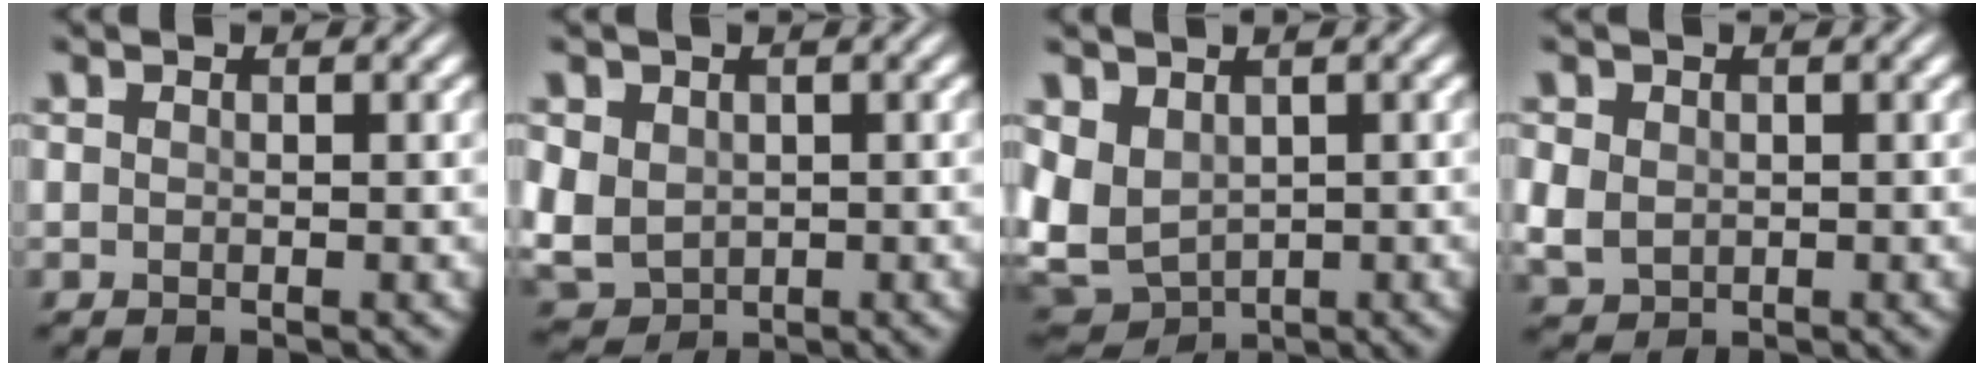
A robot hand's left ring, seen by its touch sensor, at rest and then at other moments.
{"total": 4.7, "force": [0.3, 4.0, 2.4], "torque": [-0.073, -0.001, 0.013]}
{"total": 4.9, "force": [0.4, 3.8, 3.1], "torque": [-0.071, -0.004, 0.004]}
{"total": 2.6, "force": [0.1, 2.3, 1.3], "torque": [-0.036, -0.001, 0.005]}